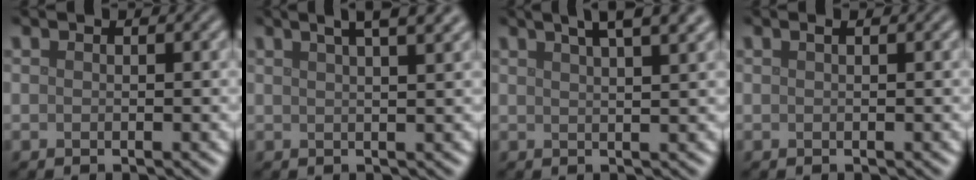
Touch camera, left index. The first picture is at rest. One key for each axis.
{"total": 7.2, "fx": 4.4, "fy": 2.8, "fz": 5.0, "tx": -0.031, "ty": 0.047, "tz": 0.030}
{"total": 7.3, "fx": 4.6, "fy": 2.7, "fz": 5.0, "tx": -0.035, "ty": 0.045, "tz": 0.035}
{"total": 0.5, "fx": 0.3, "fy": 0.1, "fz": 0.4, "tx": -0.008, "ty": 0.005, "tz": 0.004}